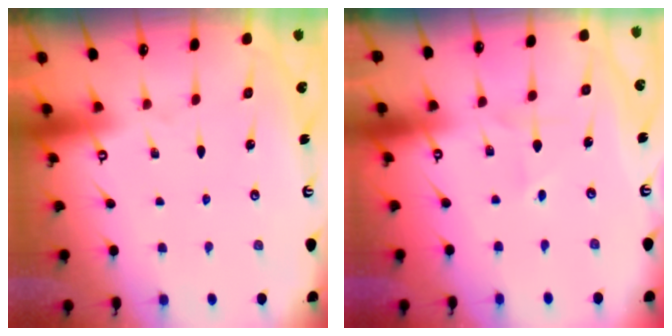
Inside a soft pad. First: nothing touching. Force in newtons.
{"total": 1.3, "press": 1.3, "slide": 0.2}